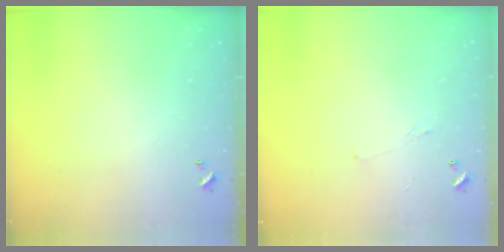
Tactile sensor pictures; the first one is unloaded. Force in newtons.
{"total": 0.8, "press": 0.6, "slide": 0.6}